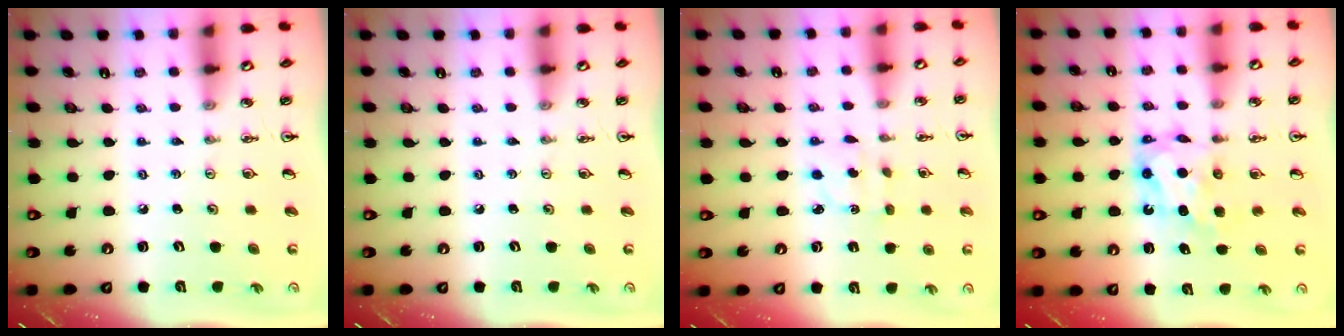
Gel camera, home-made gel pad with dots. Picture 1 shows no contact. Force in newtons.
{"total": 0.0}
{"total": 2.7, "press": 2.6, "slide": 0.6}
{"total": 7.2, "press": 7.1, "slide": 0.6}